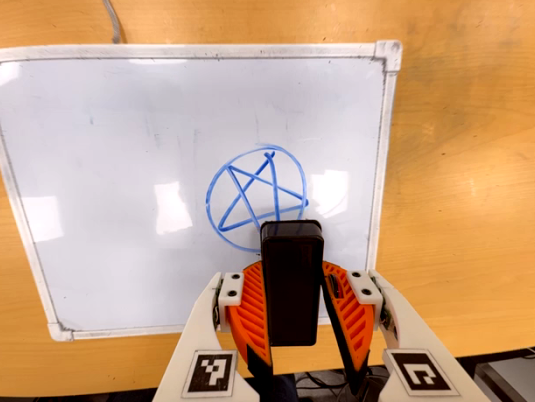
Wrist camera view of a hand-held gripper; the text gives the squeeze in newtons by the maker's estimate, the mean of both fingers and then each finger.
{"total": 5.1, "left": 4.7, "right": 5.5}